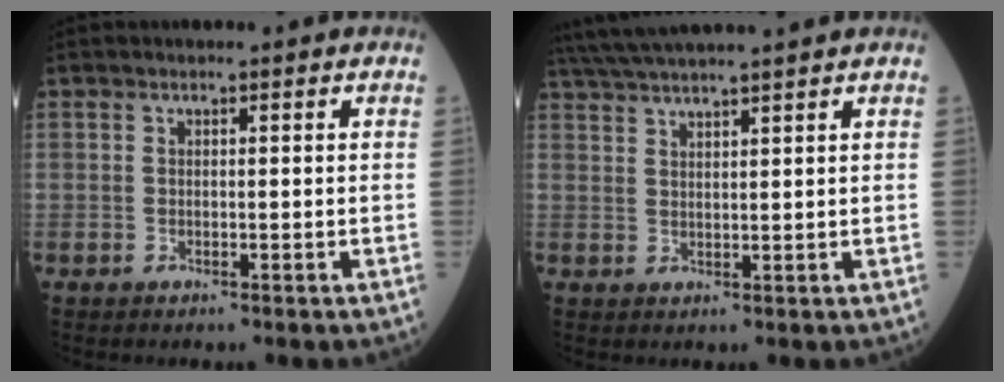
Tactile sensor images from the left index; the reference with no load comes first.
{"total": 9.4, "force": [8.3, -1.2, 4.3], "torque": [-0.076, 0.029, 0.131]}